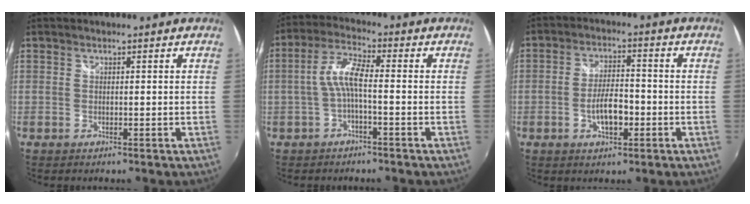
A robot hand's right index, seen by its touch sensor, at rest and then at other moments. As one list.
[{"total": 5.5, "force": [-1.4, 1.0, 5.2], "torque": [-0.117, 0.013, -0.029]}, {"total": 6.6, "force": [-2.2, 2.8, 5.5], "torque": [-0.107, 0.001, -0.034]}]